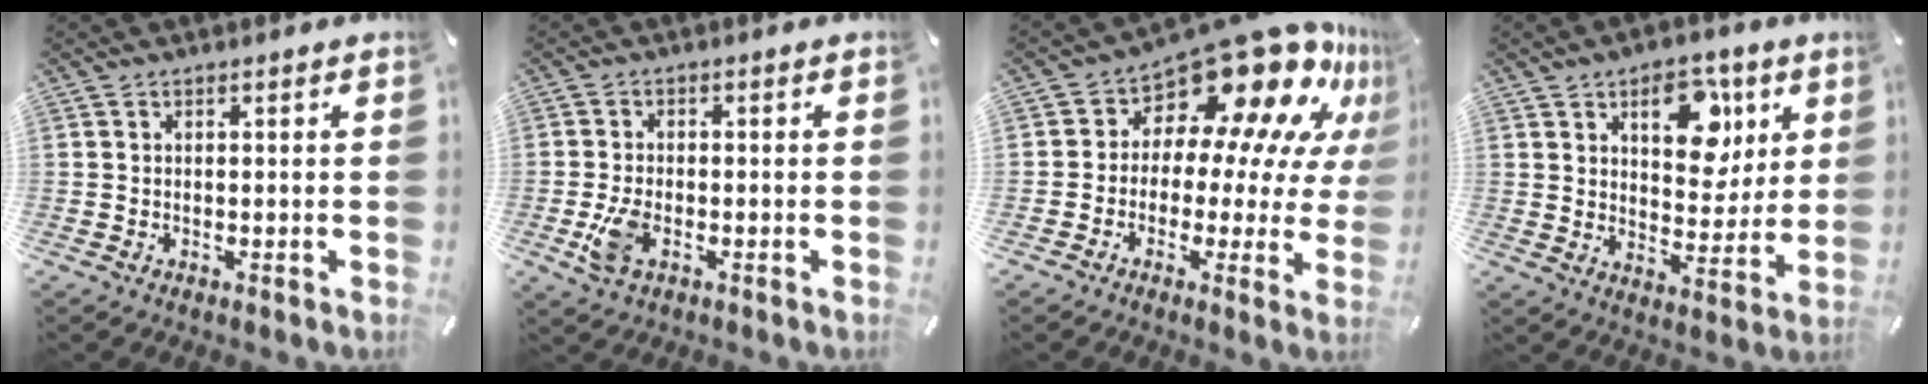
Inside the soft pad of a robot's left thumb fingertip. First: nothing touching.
{"total": 5.9, "force": [-1.8, 3.4, 4.5], "torque": [-0.106, 0.000, -0.036]}
{"total": 19.3, "force": [13.6, 8.5, 10.8], "torque": [-0.165, -0.116, 0.229]}
{"total": 14.0, "force": [6.4, 8.7, 9.0], "torque": [-0.099, -0.024, 0.103]}